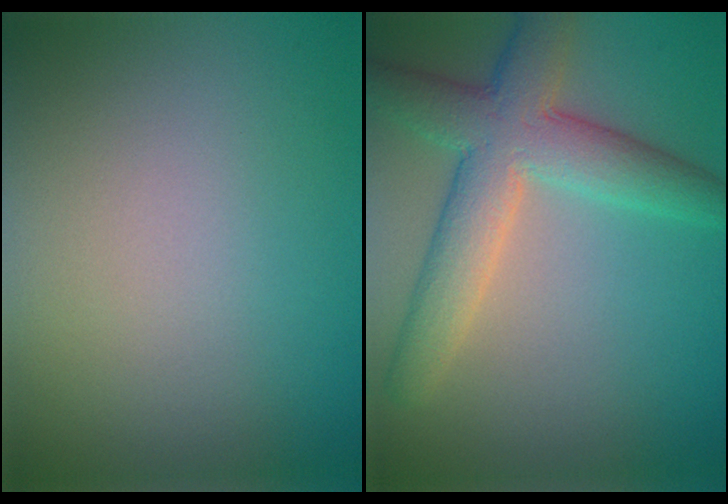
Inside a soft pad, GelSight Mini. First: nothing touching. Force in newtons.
{"total": 6.8, "press": 6.8, "slide": 0.1}